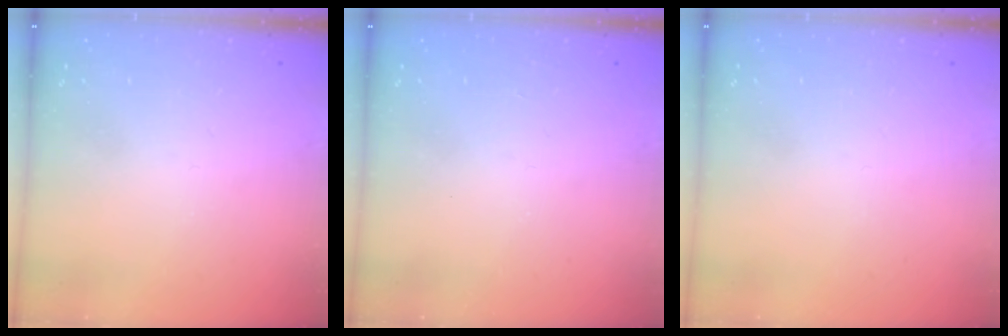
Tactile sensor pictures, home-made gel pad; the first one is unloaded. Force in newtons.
{"total": 1.4, "press": 1.2, "slide": 0.7}
{"total": 0.0}